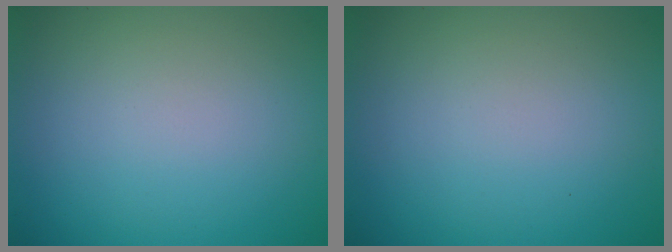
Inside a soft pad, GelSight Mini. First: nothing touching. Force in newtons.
{"total": 0.0}